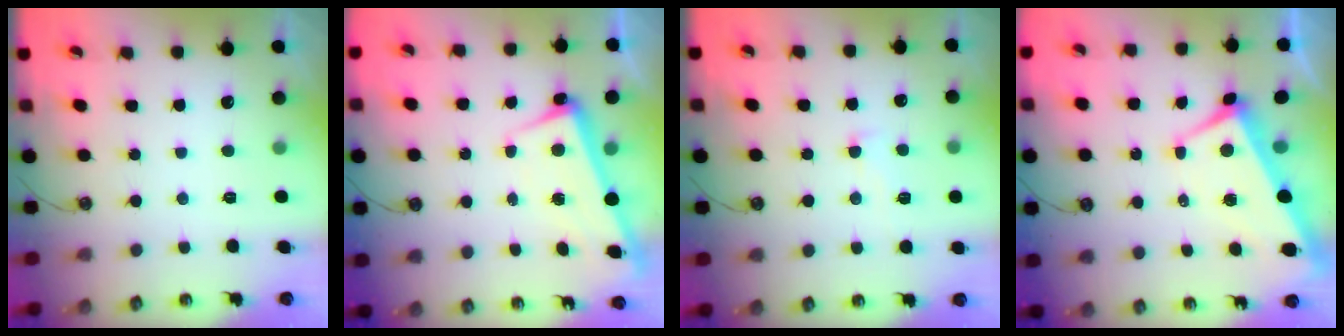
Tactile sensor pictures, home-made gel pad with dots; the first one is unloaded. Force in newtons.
{"total": 2.3, "press": 2.2, "slide": 0.8}
{"total": 2.1, "press": 2.0, "slide": 0.5}
{"total": 1.4, "press": 0.9, "slide": 1.0}